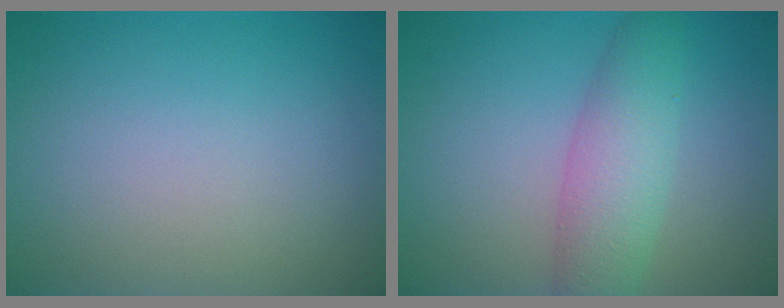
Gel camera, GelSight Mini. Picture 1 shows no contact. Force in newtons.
{"total": 4.6, "press": 4.6, "slide": 0.1}